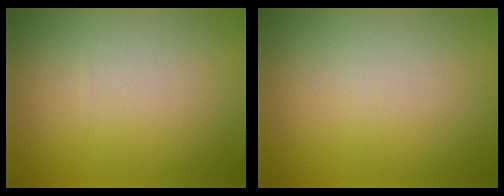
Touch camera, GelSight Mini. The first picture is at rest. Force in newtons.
{"total": 0.0}